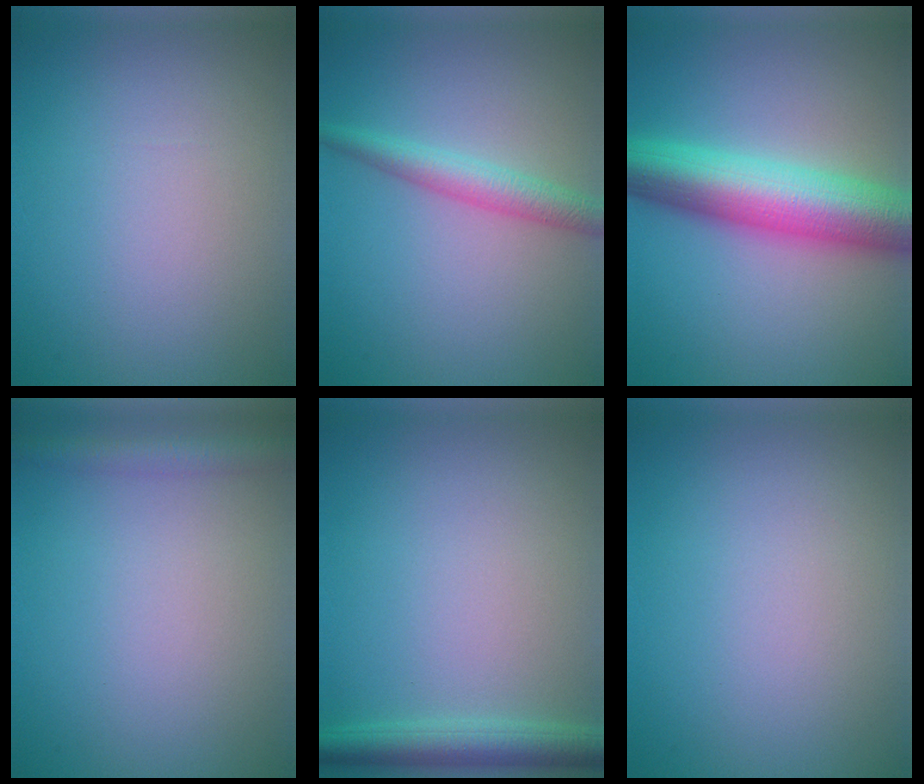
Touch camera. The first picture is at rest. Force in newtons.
{"total": 3.0, "press": 3.0, "slide": 0.1}
{"total": 9.6, "press": 9.6, "slide": 0.2}
{"total": 2.4, "press": 2.4, "slide": 0.1}
{"total": 3.3, "press": 3.3, "slide": 0.2}
{"total": 0.0}